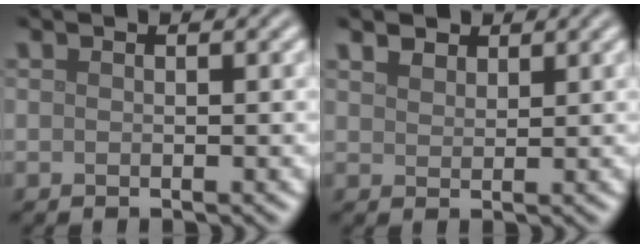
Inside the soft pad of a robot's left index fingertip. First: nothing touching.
{"total": 2.0, "force": [1.6, 1.0, 0.6], "torque": [-0.015, -0.001, 0.032]}